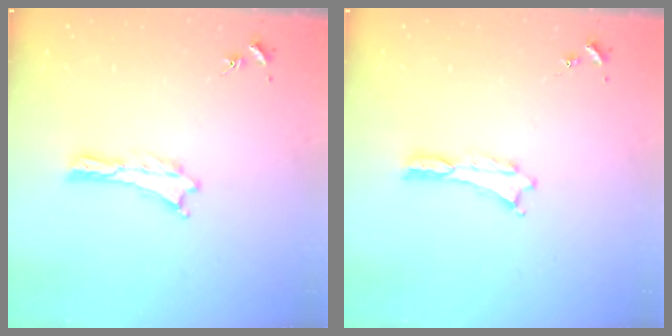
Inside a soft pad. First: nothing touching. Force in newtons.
{"total": 0.0}